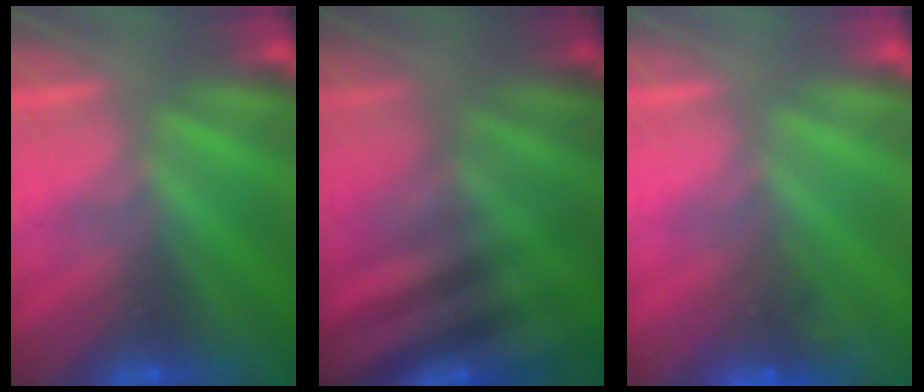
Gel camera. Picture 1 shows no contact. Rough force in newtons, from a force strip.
{"total": 2.9}
{"total": 4.6}